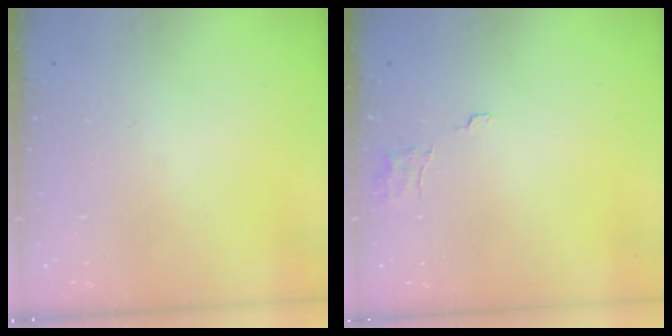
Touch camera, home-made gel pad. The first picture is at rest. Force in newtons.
{"total": 4.8, "press": 4.8, "slide": 0.3}